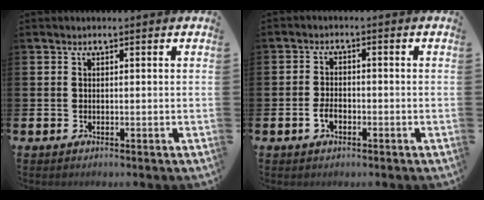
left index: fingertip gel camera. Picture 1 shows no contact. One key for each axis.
{"total": 2.4, "fx": -0.9, "fy": 1.4, "fz": 1.7, "tx": -0.025, "ty": 0.000, "tz": -0.020}